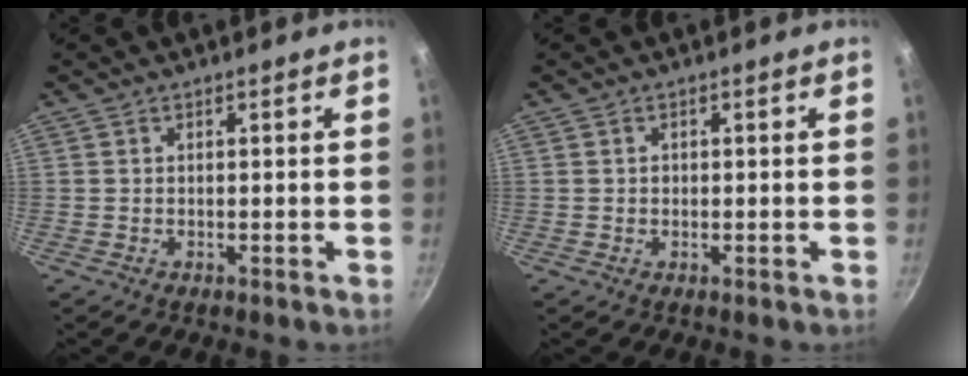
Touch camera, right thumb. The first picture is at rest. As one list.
[{"total": 0.6, "force": [0.1, 0.6, 0.3], "torque": [-0.002, 0.003, 0.002]}]